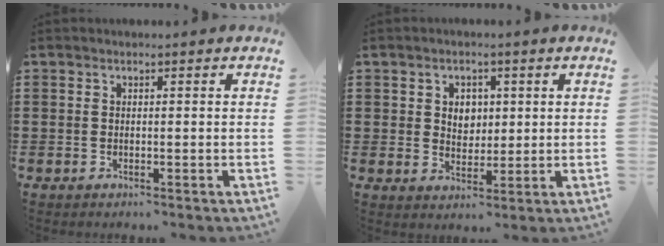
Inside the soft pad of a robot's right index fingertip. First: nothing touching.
{"total": 3.3, "force": [1.0, 2.7, 1.5], "torque": [-0.033, 0.008, 0.013]}